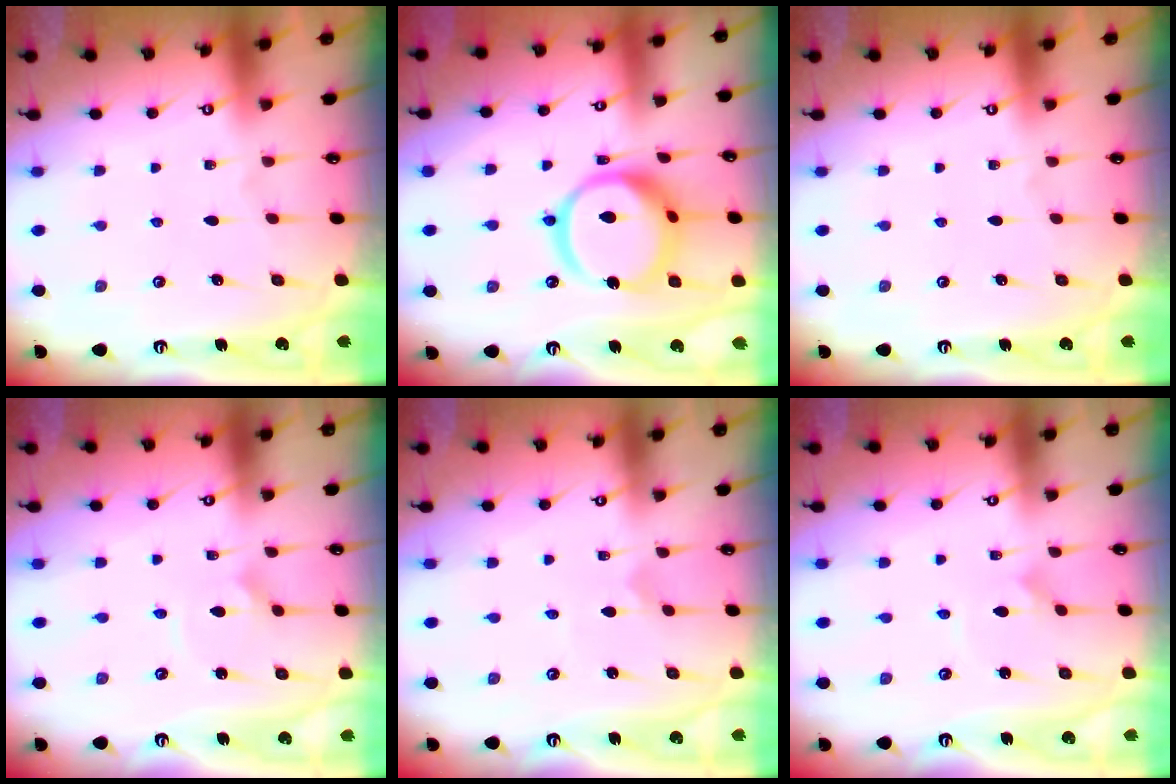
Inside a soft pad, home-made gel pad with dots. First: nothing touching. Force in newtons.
{"total": 17.9, "press": 17.8, "slide": 1.9}
{"total": 0.0}
{"total": 2.3, "press": 2.3, "slide": 0.3}
{"total": 0.9, "press": 0.9, "slide": 0.1}
{"total": 2.5, "press": 2.5, "slide": 0.1}